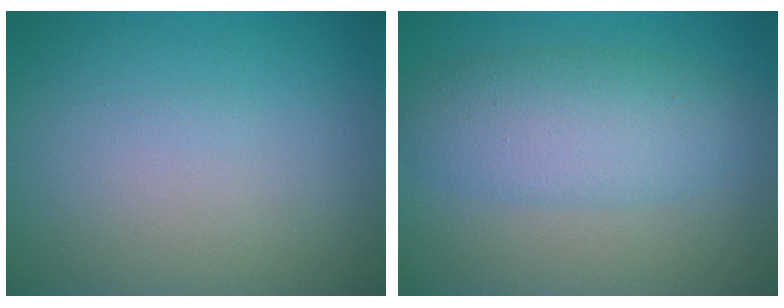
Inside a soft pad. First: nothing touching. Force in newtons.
{"total": 5.2, "press": 5.2, "slide": 0.1}